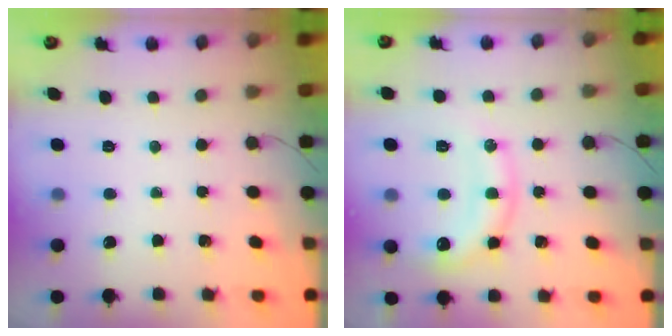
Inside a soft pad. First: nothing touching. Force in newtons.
{"total": 13.2, "press": 13.2, "slide": 0.8}